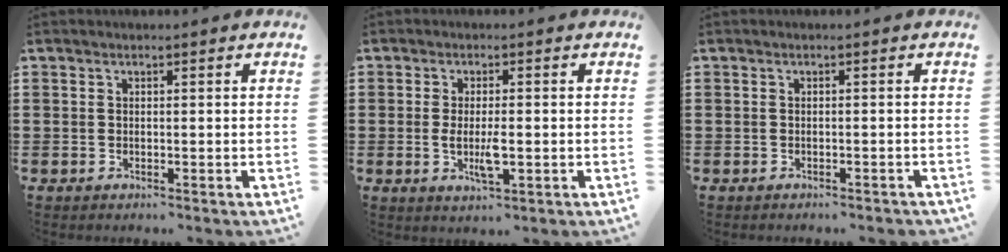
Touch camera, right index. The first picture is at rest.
{"total": 4.5, "force": [-0.8, 1.3, 4.3], "torque": [-0.086, -0.005, -0.018]}
{"total": 0.7, "force": [-0.7, 0.0, 0.2], "torque": [-0.006, -0.004, -0.014]}